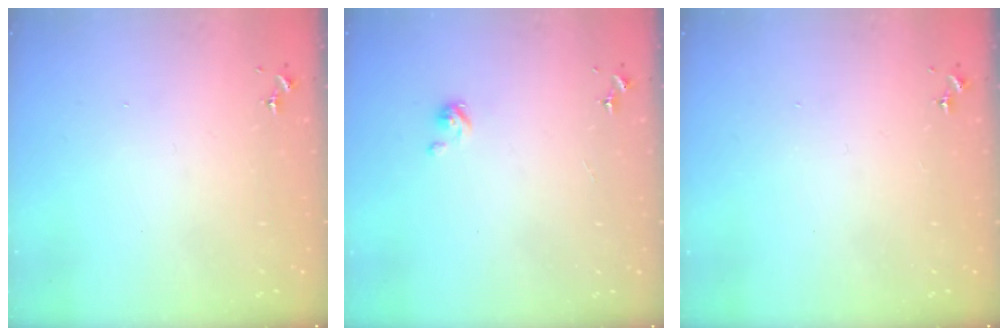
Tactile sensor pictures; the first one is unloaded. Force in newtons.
{"total": 2.9, "press": 2.9, "slide": 0.2}
{"total": 0.0}